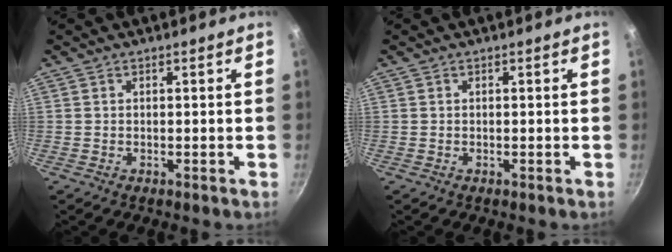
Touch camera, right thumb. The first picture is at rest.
{"total": 0.0}